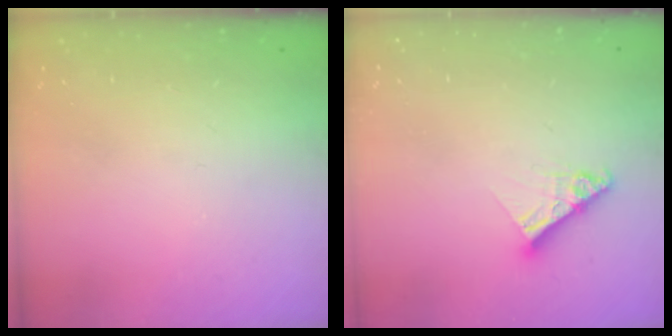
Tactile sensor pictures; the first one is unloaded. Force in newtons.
{"total": 8.1, "press": 8.1, "slide": 0.7}